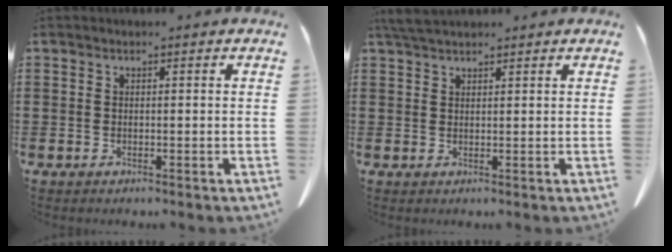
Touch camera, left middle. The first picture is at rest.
{"total": 3.0, "force": [2.6, 0.6, 1.4], "torque": [-0.035, 0.000, 0.050]}